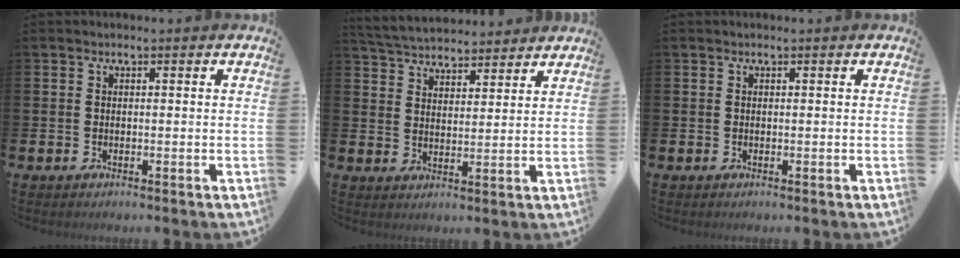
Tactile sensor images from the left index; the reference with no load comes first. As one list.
[{"total": 5.1, "force": [5.0, 1.0, 0.3], "torque": [-0.032, -0.025, 0.090]}, {"total": 0.0}]